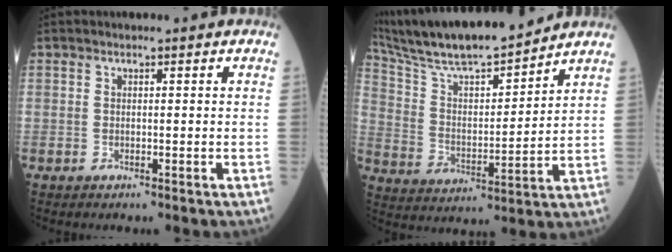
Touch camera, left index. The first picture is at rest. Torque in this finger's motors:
{"motor_torque": [-0.13, -1.02, 0.24, 0.08]}